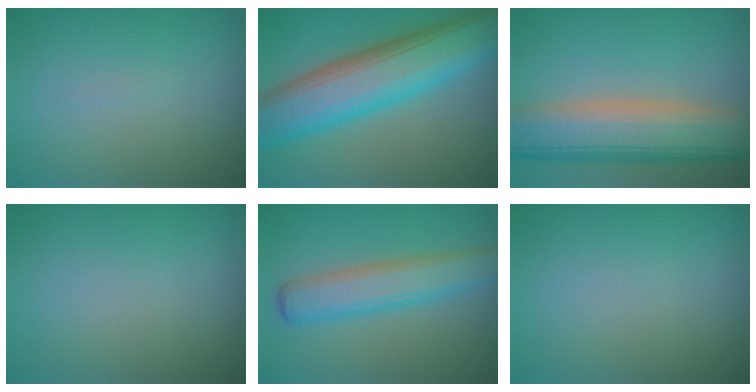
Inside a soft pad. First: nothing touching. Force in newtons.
{"total": 11.2, "press": 11.2, "slide": 0.2}
{"total": 9.9, "press": 9.8, "slide": 1.1}
{"total": 0.0}
{"total": 4.9, "press": 4.9, "slide": 0.2}
{"total": 0.0}